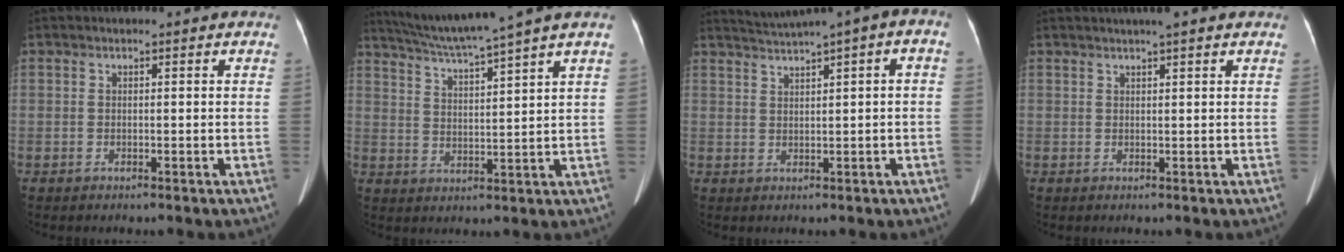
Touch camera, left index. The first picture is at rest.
{"total": 11.0, "force": [9.3, -2.4, 5.4], "torque": [-0.096, 0.000, 0.153]}
{"total": 5.6, "force": [2.8, 0.2, 4.9], "torque": [-0.084, 0.031, 0.047]}
{"total": 3.7, "force": [2.9, 0.1, 2.3], "torque": [-0.032, 0.022, 0.041]}